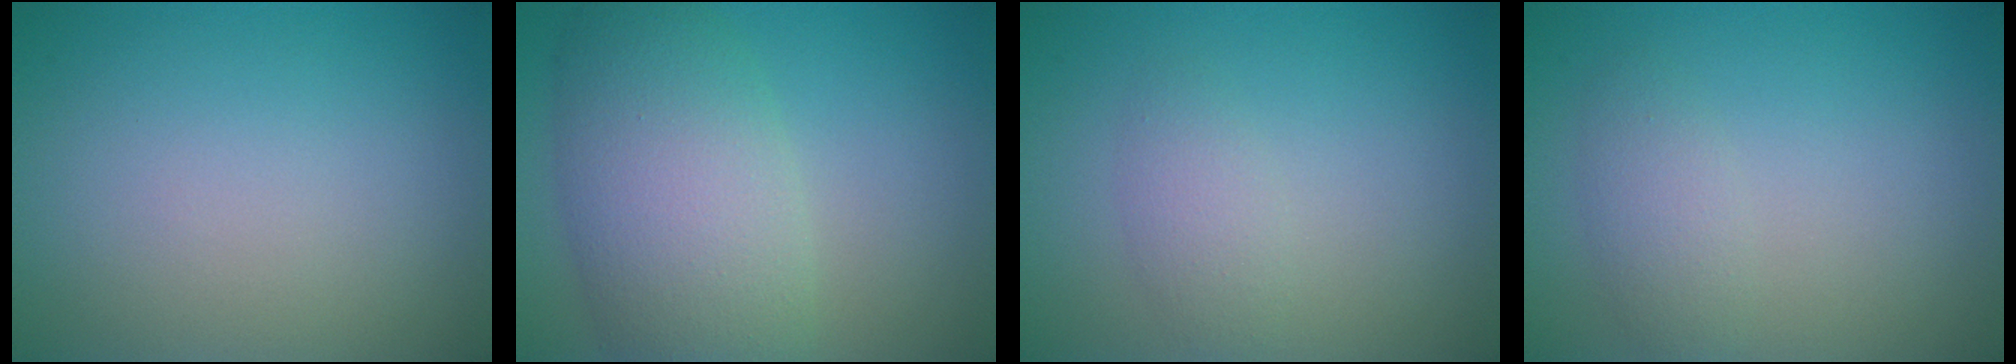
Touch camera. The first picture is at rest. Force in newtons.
{"total": 8.1, "press": 8.1, "slide": 0.3}
{"total": 1.8, "press": 1.8, "slide": 0.1}
{"total": 1.9, "press": 1.9, "slide": 0.1}